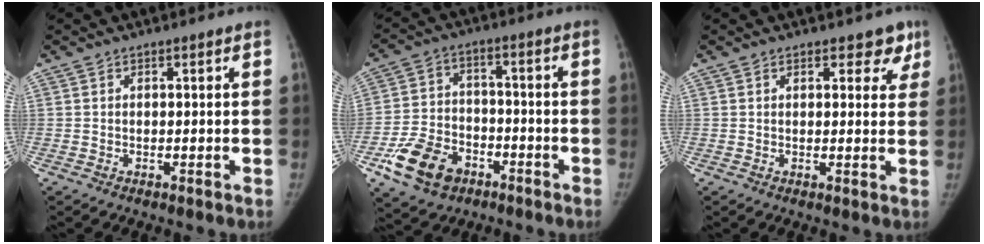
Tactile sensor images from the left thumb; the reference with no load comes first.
{"total": 12.4, "force": [-6.6, 8.4, 6.4], "torque": [-0.102, 0.030, -0.114]}
{"total": 4.4, "force": [2.9, 2.5, 2.2], "torque": [0.013, -0.011, 0.029]}